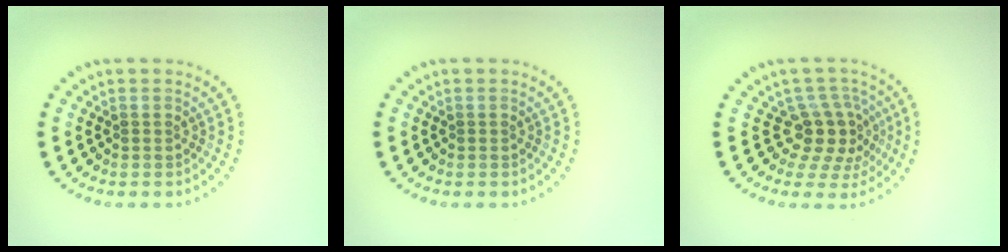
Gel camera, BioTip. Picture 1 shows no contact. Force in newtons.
{"total": 0.0}
{"total": 3.9, "press": 2.7, "slide": 2.8}